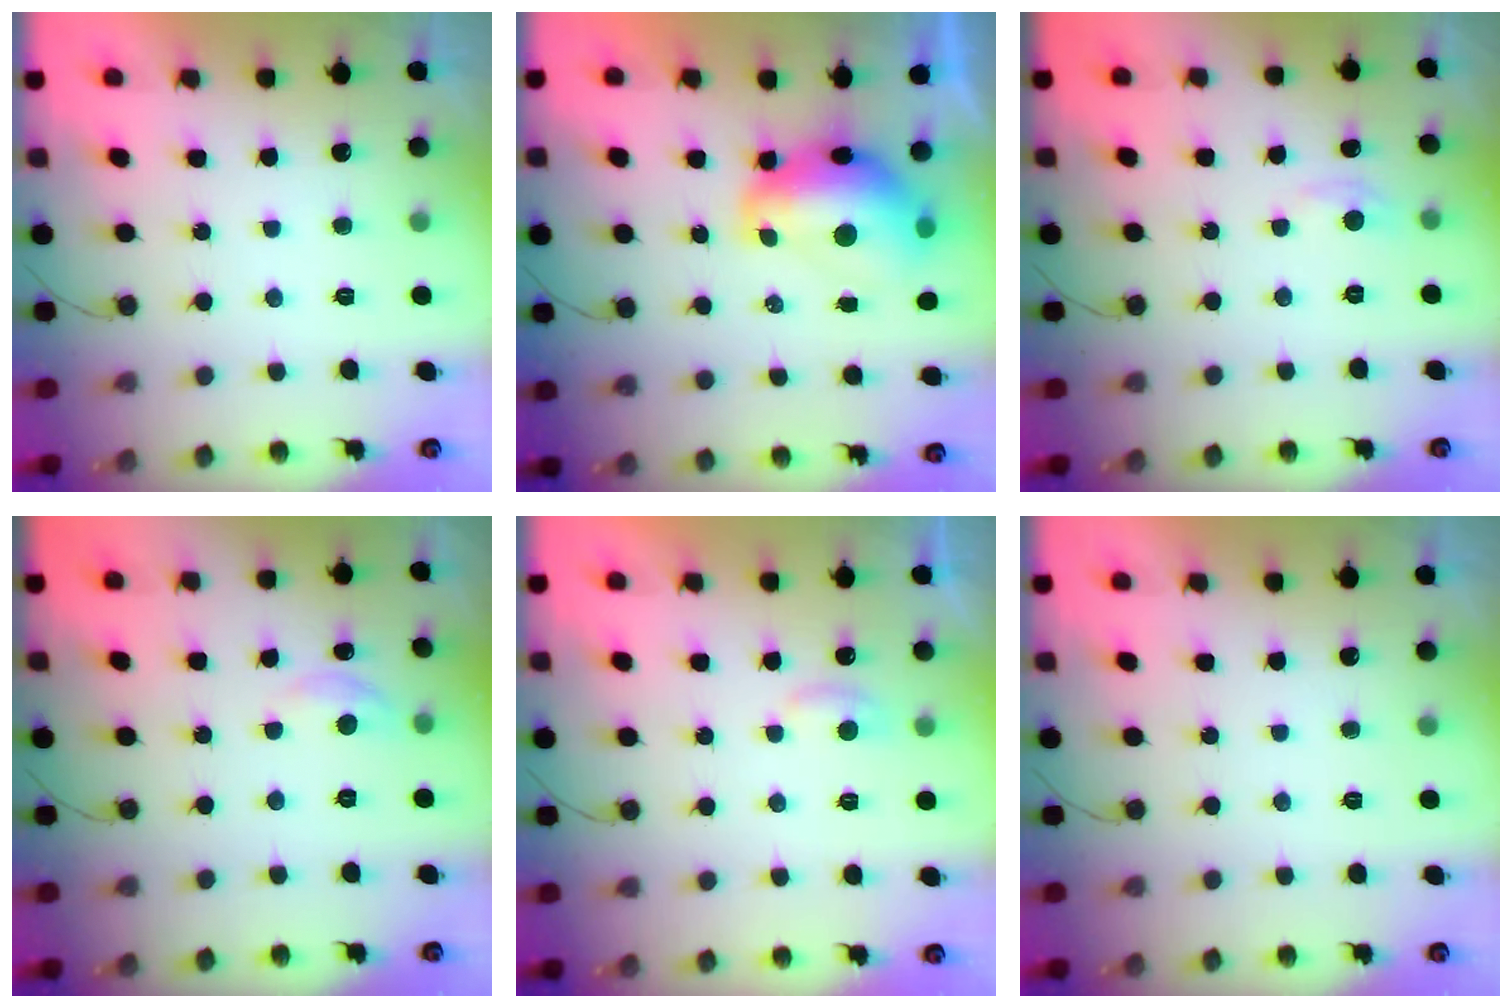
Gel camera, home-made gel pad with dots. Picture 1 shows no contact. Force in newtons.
{"total": 10.1, "press": 10.1, "slide": 0.9}
{"total": 4.0, "press": 3.9, "slide": 0.6}
{"total": 4.6, "press": 4.6, "slide": 0.4}
{"total": 4.1, "press": 4.1, "slide": 0.5}
{"total": 0.0}